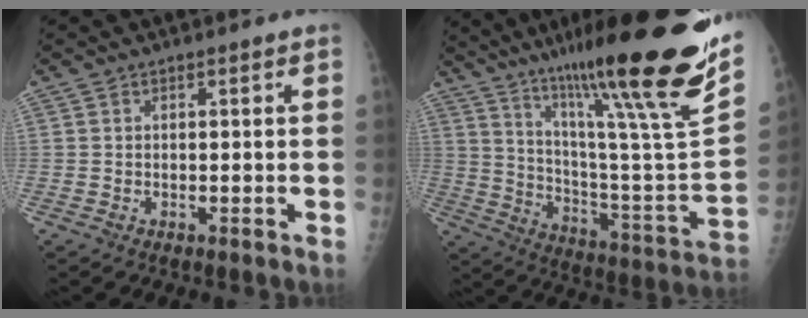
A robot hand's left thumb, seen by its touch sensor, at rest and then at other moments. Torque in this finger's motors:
{"motor_torque": [1.68, -0.29, 1.35, -1.44, 0.39]}